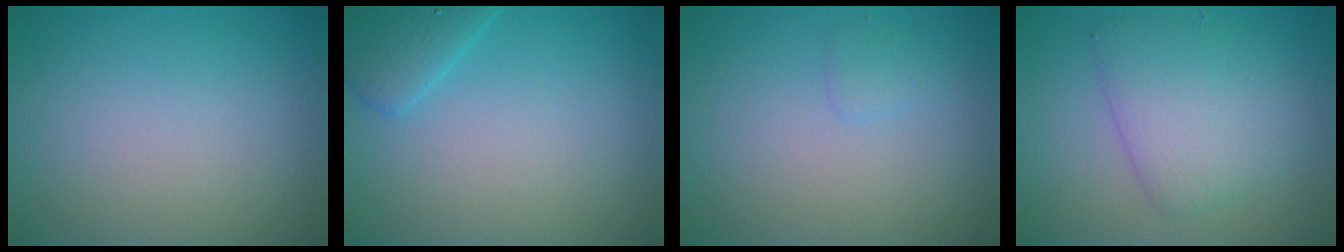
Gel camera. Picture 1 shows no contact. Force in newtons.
{"total": 2.7, "press": 2.7, "slide": 0.2}
{"total": 0.8, "press": 0.7, "slide": 0.1}
{"total": 5.1, "press": 5.1, "slide": 0.1}